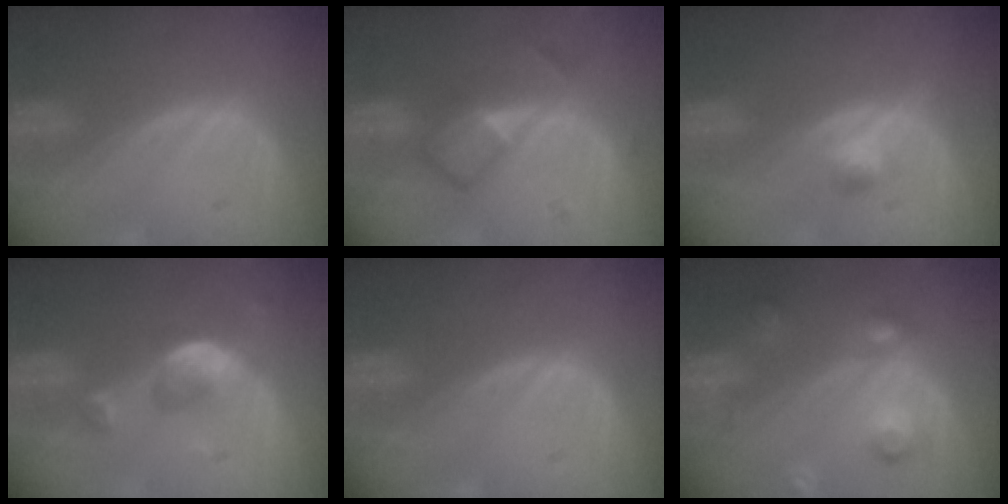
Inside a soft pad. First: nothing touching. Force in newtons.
{"total": 4.8, "press": 4.6, "slide": 1.3}
{"total": 2.4, "press": 2.1, "slide": 1.1}
{"total": 5.1, "press": 4.9, "slide": 1.6}
{"total": 0.0}
{"total": 6.0, "press": 6.0, "slide": 0.3}